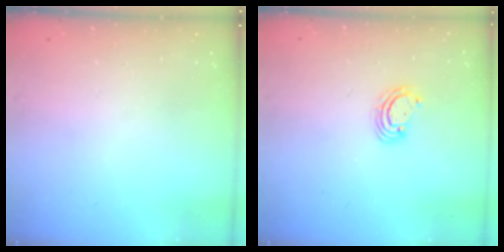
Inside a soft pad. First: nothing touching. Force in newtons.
{"total": 3.0, "press": 2.9, "slide": 0.3}